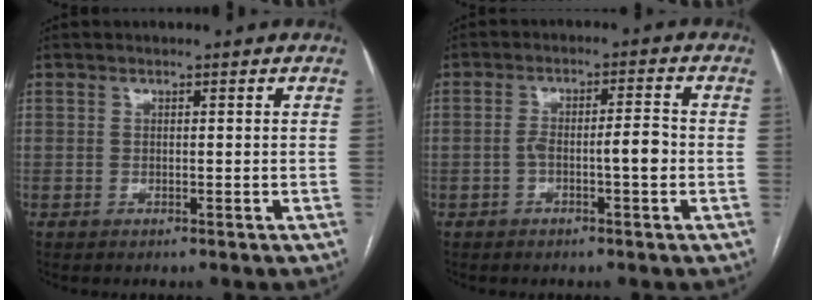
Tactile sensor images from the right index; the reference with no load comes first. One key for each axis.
{"total": 4.7, "fx": -1.3, "fy": 0.6, "fz": 4.5, "tx": -0.079, "ty": 0.015, "tz": -0.019}